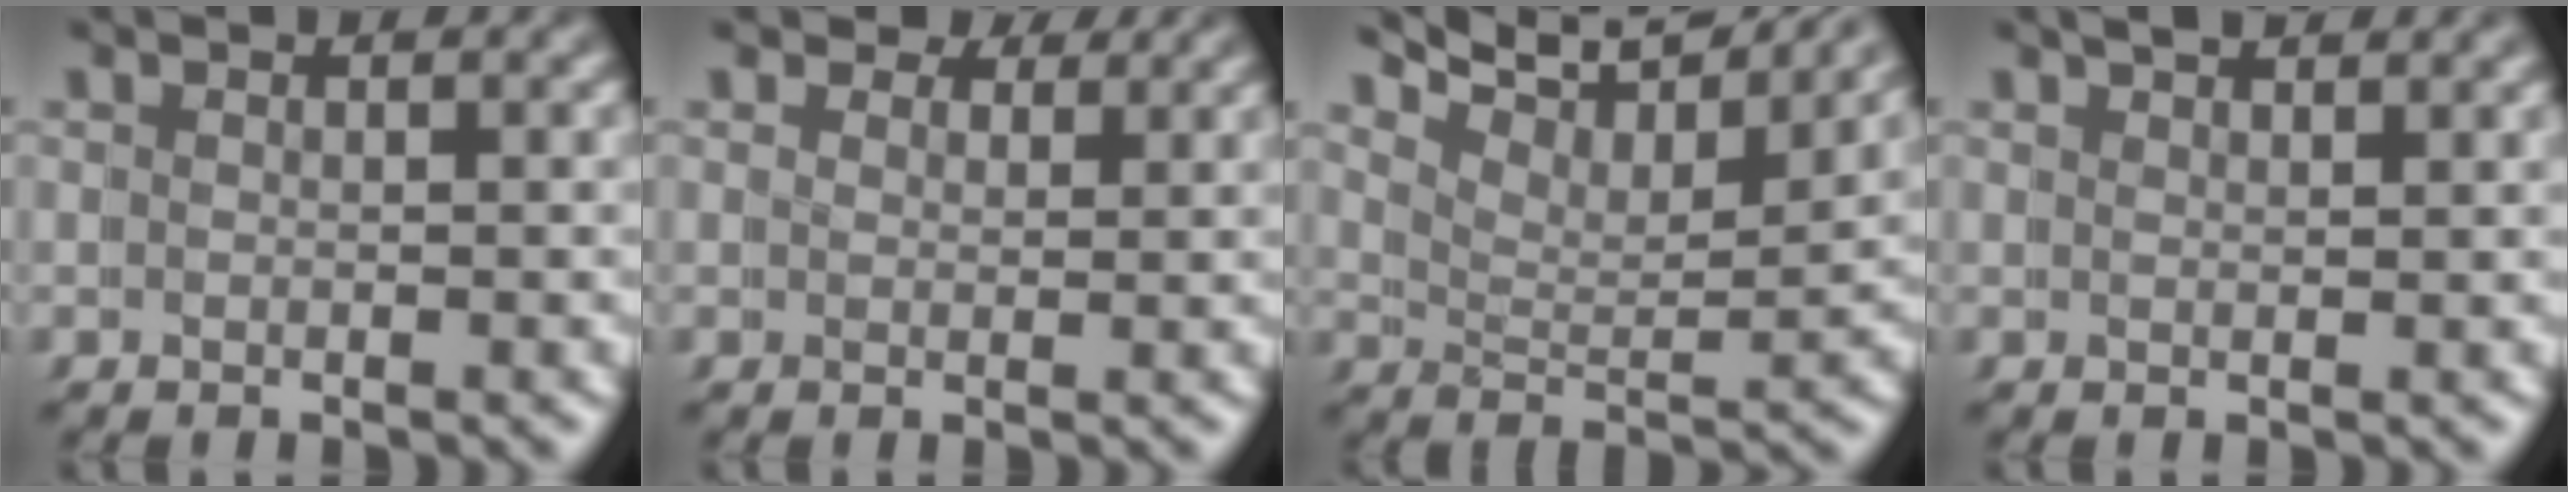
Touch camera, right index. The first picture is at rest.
{"total": 2.1, "force": [2.1, 0.1, 0.0], "torque": [0.001, -0.004, 0.032]}
{"total": 9.7, "force": [8.7, 1.3, 4.1], "torque": [-0.054, 0.039, 0.118]}
{"total": 2.3, "force": [2.2, -0.5, 0.5], "torque": [0.000, 0.005, 0.035]}